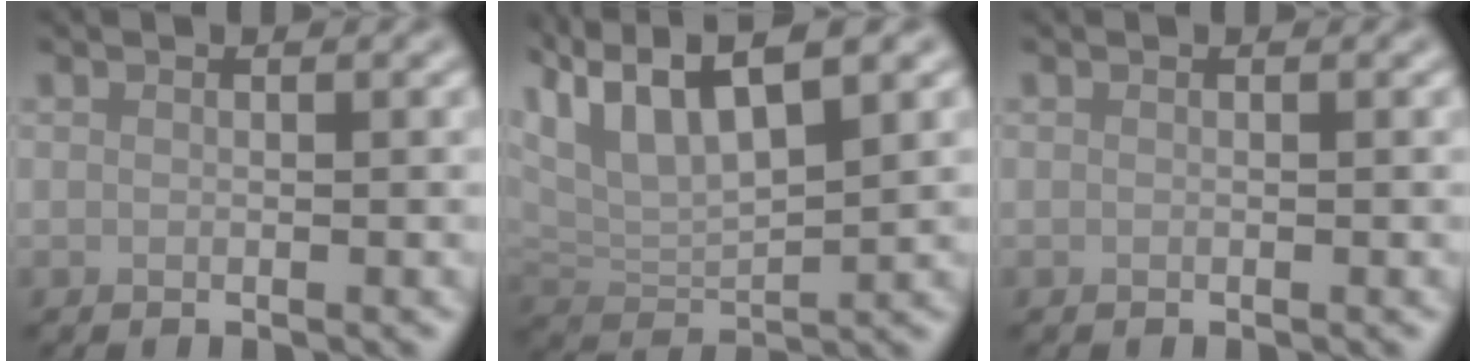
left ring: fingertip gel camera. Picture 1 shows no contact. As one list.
[{"total": 9.1, "force": [5.1, 3.5, 6.7], "torque": [-0.136, 0.016, 0.093]}, {"total": 0.0}]